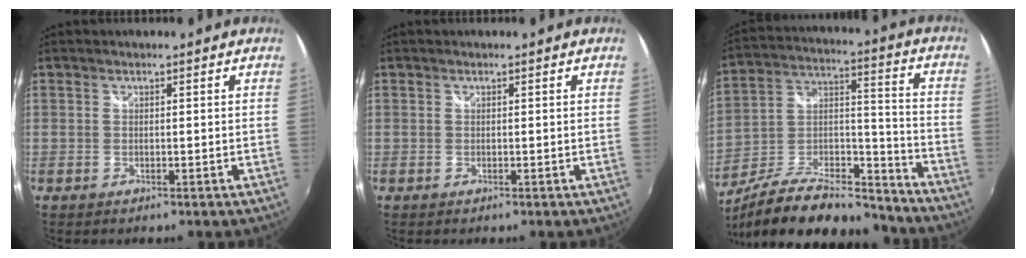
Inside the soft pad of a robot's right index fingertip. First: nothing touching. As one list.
[{"total": 0.0}, {"total": 23.4, "force": [-18.1, 7.5, 12.8], "torque": [-0.237, -0.001, -0.281]}]